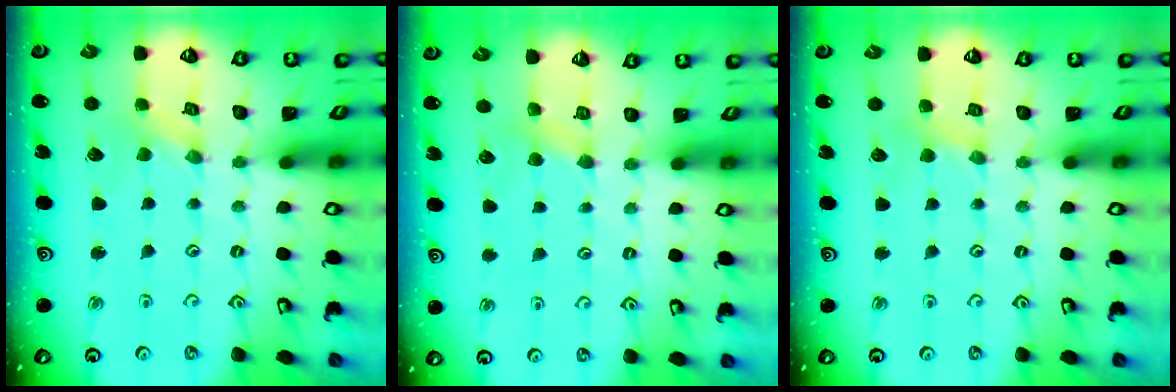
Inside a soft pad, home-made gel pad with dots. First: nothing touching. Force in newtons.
{"total": 3.3, "press": 3.2, "slide": 0.4}
{"total": 2.5, "press": 2.5, "slide": 0.4}